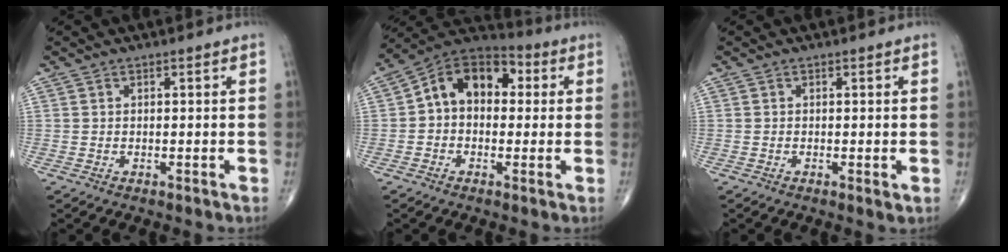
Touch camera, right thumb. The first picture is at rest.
{"total": 12.6, "force": [1.7, 8.7, 8.9], "torque": [-0.109, 0.039, 0.010]}
{"total": 1.0, "force": [-0.1, 0.2, 1.0], "torque": [-0.019, -0.006, -0.002]}